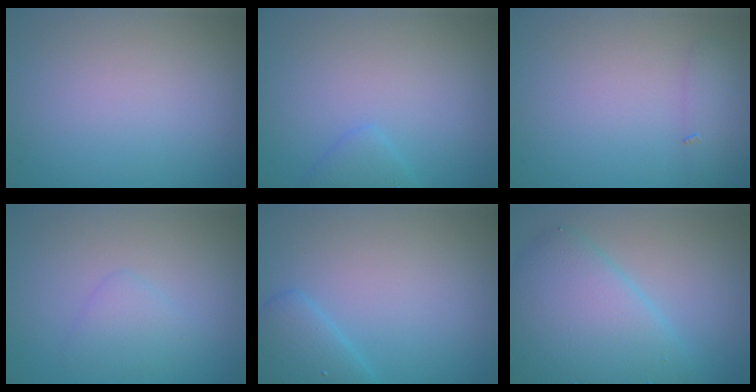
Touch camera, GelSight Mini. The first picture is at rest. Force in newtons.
{"total": 1.5, "press": 1.5, "slide": 0.1}
{"total": 1.4, "press": 1.4, "slide": 0.1}
{"total": 1.6, "press": 1.6, "slide": 0.2}
{"total": 2.9, "press": 2.9, "slide": 0.1}
{"total": 7.9, "press": 7.9, "slide": 0.4}